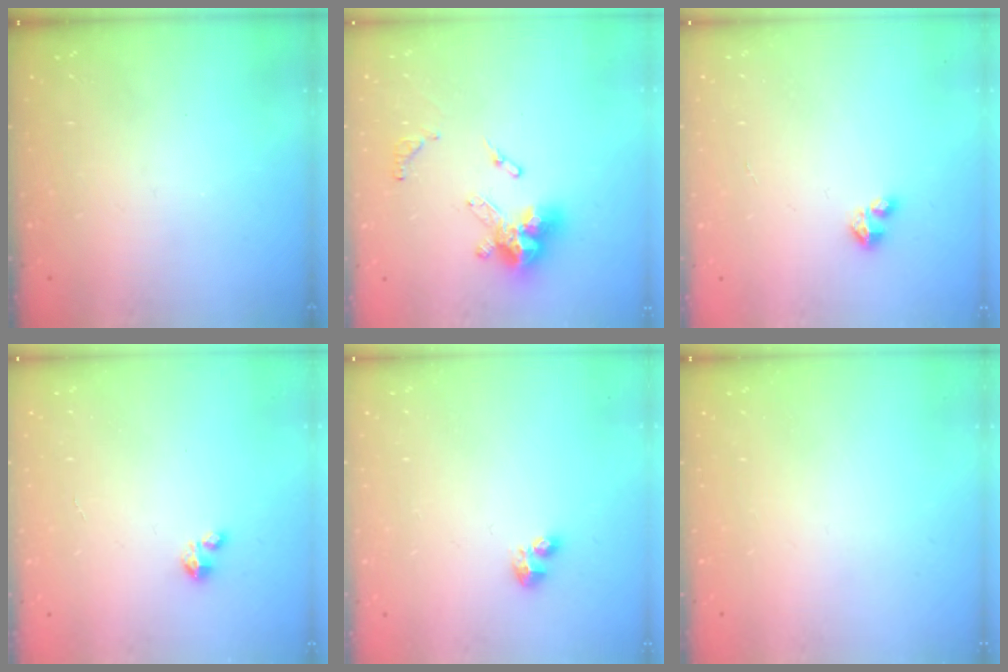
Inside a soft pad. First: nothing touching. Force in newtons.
{"total": 13.5, "press": 13.4, "slide": 1.3}
{"total": 2.1, "press": 2.1, "slide": 0.2}
{"total": 2.0, "press": 2.0, "slide": 0.1}
{"total": 2.3, "press": 2.2, "slide": 0.5}
{"total": 0.0}